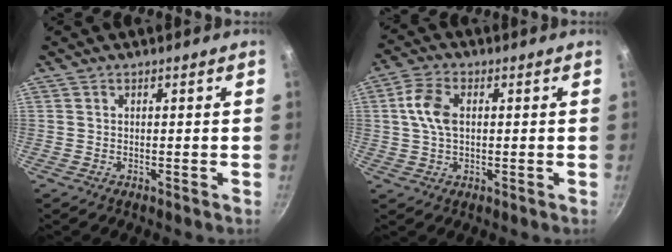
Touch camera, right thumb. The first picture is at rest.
{"total": 6.9, "force": [1.0, 4.3, 5.3], "torque": [-0.100, 0.012, 0.014]}